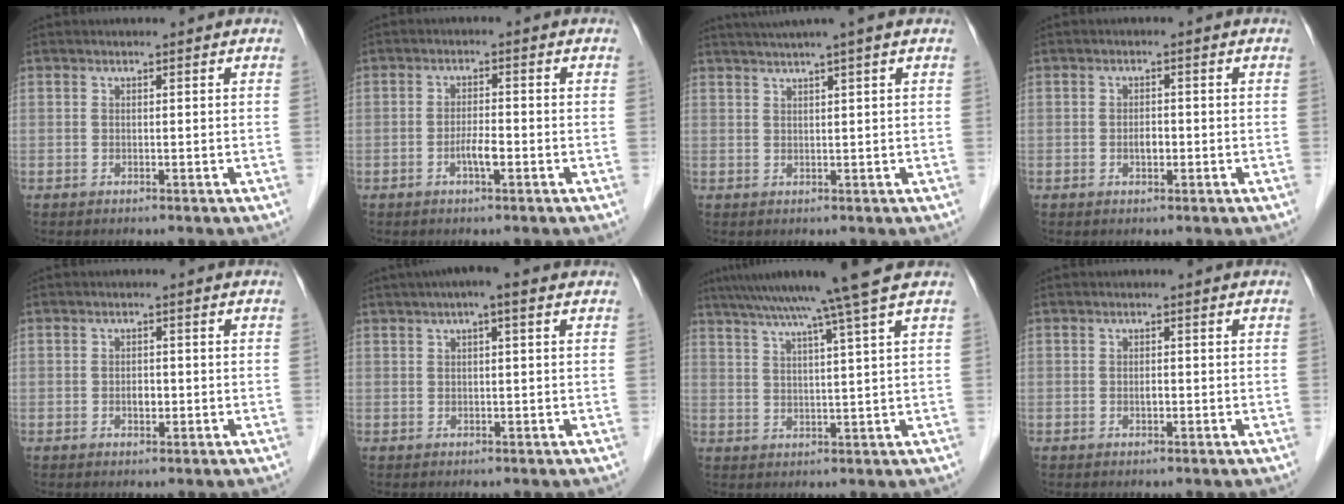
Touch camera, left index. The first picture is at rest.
{"total": 2.9, "force": [-1.2, 0.5, 2.6], "torque": [-0.049, 0.001, -0.023]}
{"total": 5.7, "force": [4.2, -1.3, 3.7], "torque": [-0.055, 0.023, 0.067]}
{"total": 1.8, "force": [-0.5, 0.9, 1.5], "torque": [-0.025, 0.004, -0.009]}
{"total": 1.7, "force": [-0.5, 1.0, 1.3], "torque": [-0.021, 0.003, -0.006]}
{"total": 4.5, "force": [2.5, 0.5, 3.6], "torque": [-0.059, 0.027, 0.035]}
{"total": 10.7, "force": [8.1, -2.5, 6.6], "torque": [-0.106, 0.009, 0.114]}
{"total": 0.9, "force": [-0.3, 0.4, 0.8], "torque": [-0.015, 0.002, -0.005]}